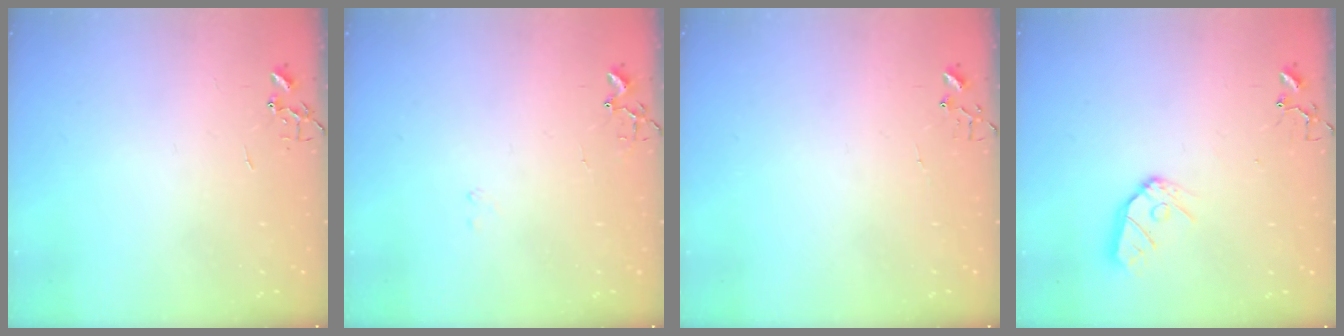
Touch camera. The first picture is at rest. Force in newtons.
{"total": 8.6, "press": 8.5, "slide": 0.7}
{"total": 5.0, "press": 5.0, "slide": 0.4}
{"total": 9.7, "press": 9.7, "slide": 0.9}